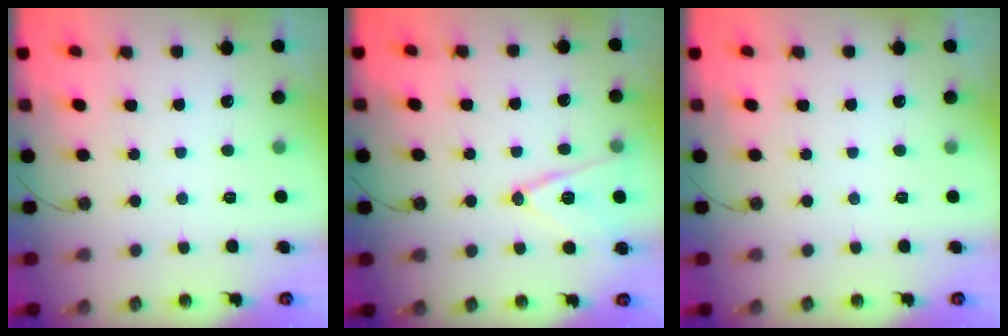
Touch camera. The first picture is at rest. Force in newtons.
{"total": 12.7, "press": 12.2, "slide": 3.4}
{"total": 0.0}